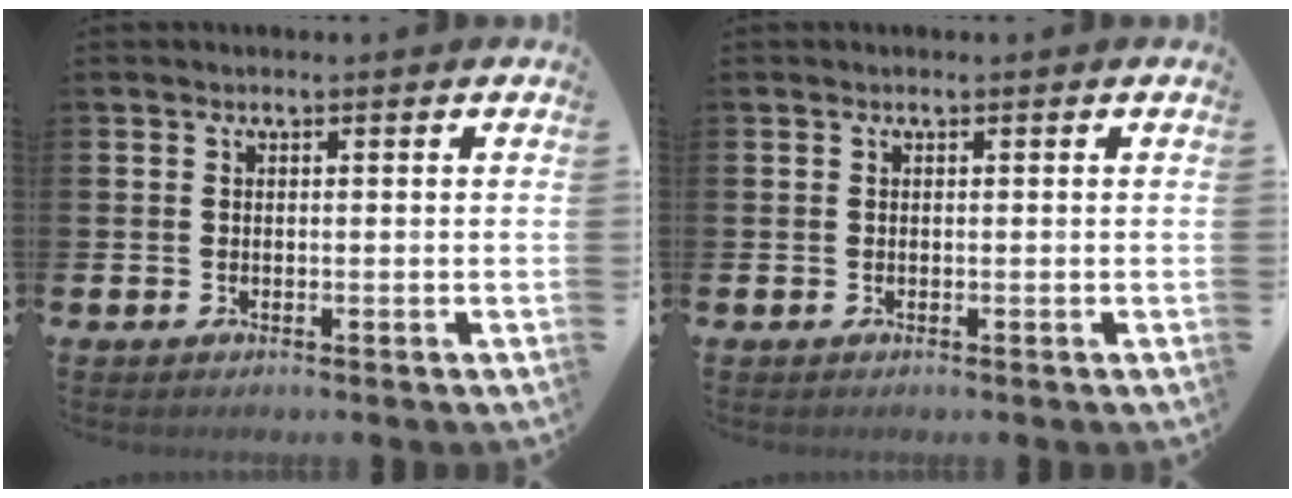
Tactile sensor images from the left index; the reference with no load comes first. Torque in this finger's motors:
{"motor_torque": [0.00, 0.00, 0.00, 0.01]}